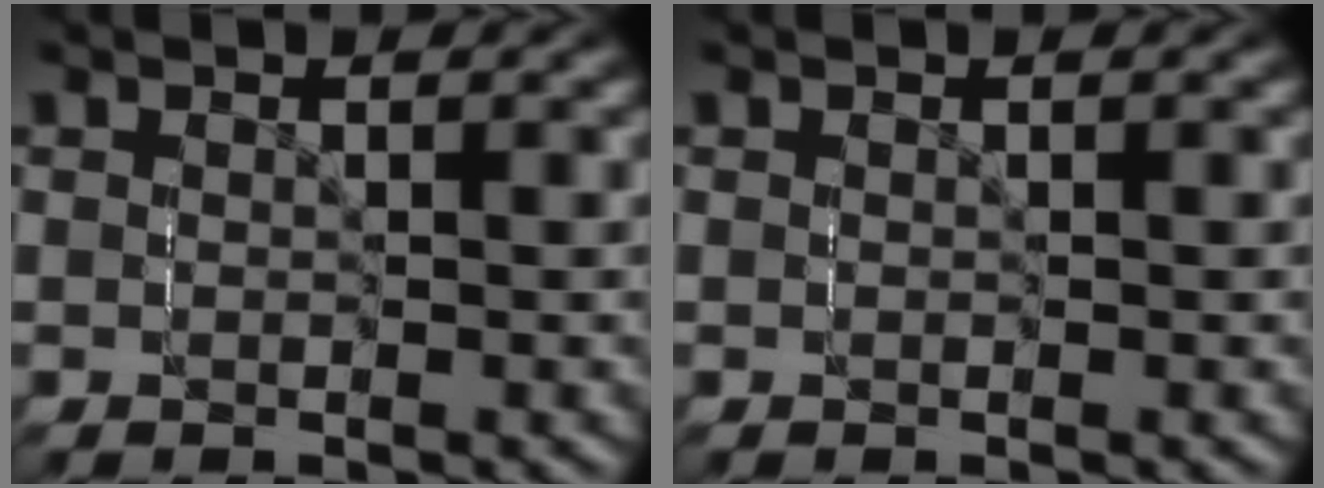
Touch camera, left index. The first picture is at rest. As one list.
[{"total": 0.0}]